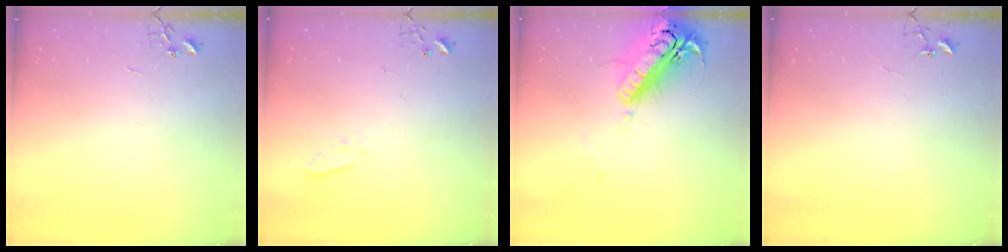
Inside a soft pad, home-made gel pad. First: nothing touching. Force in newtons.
{"total": 3.5, "press": 3.5, "slide": 0.6}
{"total": 21.3, "press": 20.9, "slide": 4.0}
{"total": 4.0, "press": 4.0, "slide": 0.3}